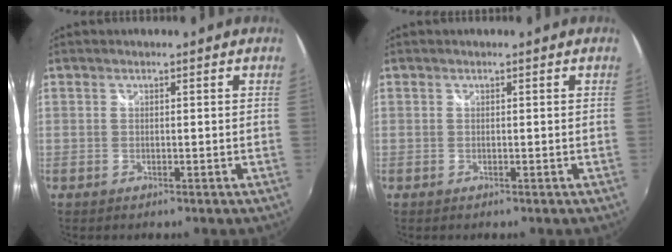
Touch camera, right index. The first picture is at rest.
{"total": 0.0}